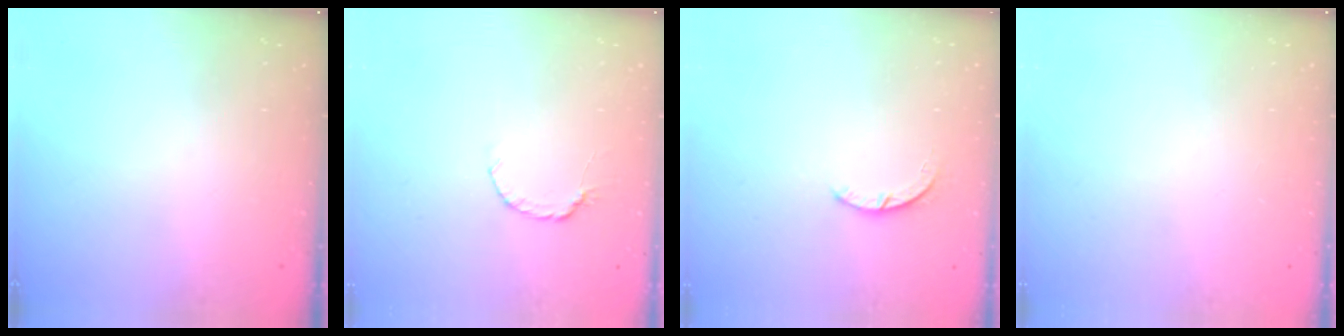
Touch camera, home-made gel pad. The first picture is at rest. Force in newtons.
{"total": 3.3, "press": 3.3, "slide": 0.3}
{"total": 2.4, "press": 2.4, "slide": 0.3}
{"total": 0.0}